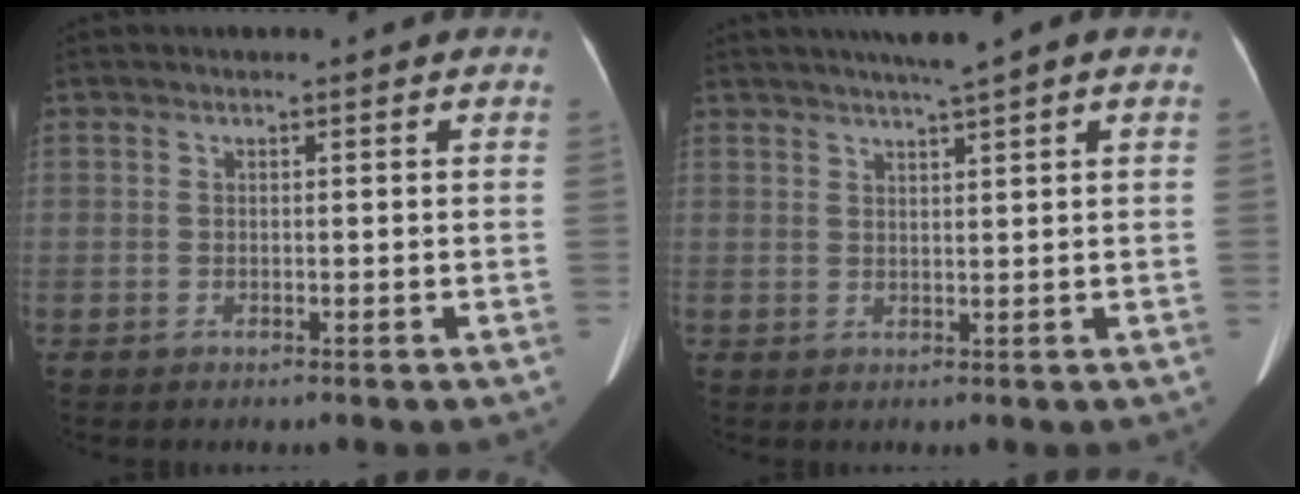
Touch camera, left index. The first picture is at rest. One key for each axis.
{"total": 5.1, "fx": 3.7, "fy": -0.5, "fz": 3.4, "tx": -0.055, "ty": 0.018, "tz": 0.061}